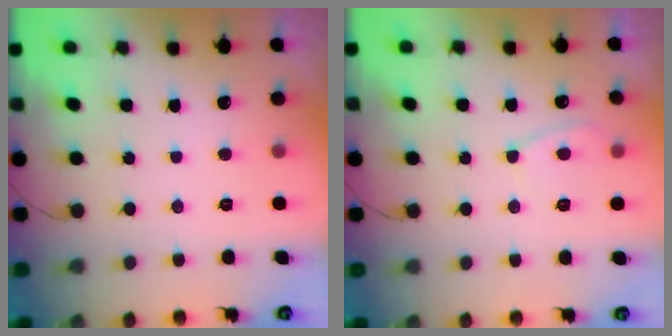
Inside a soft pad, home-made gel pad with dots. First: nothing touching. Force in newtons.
{"total": 4.2, "press": 4.1, "slide": 0.4}